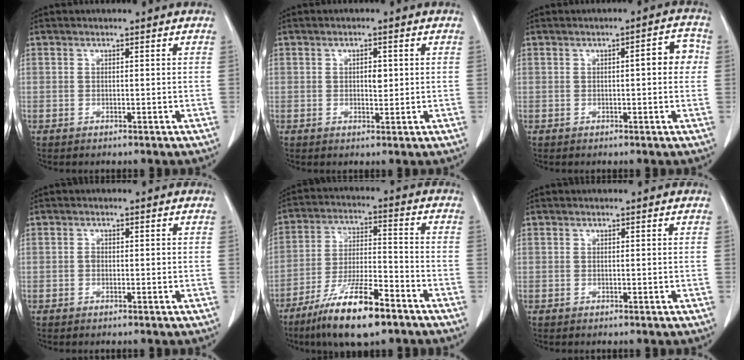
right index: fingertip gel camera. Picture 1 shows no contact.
{"total": 2.1, "force": [0.3, 1.0, 1.8], "torque": [-0.029, 0.000, 0.006]}
{"total": 4.3, "force": [0.3, 1.2, 4.1], "torque": [-0.047, 0.016, -0.001]}
{"total": 0.8, "force": [-0.1, 0.5, 0.6], "torque": [-0.009, 0.002, -0.003]}
{"total": 14.0, "force": [-9.2, 2.5, 10.2], "torque": [-0.195, -0.022, -0.161]}
{"total": 0.0}